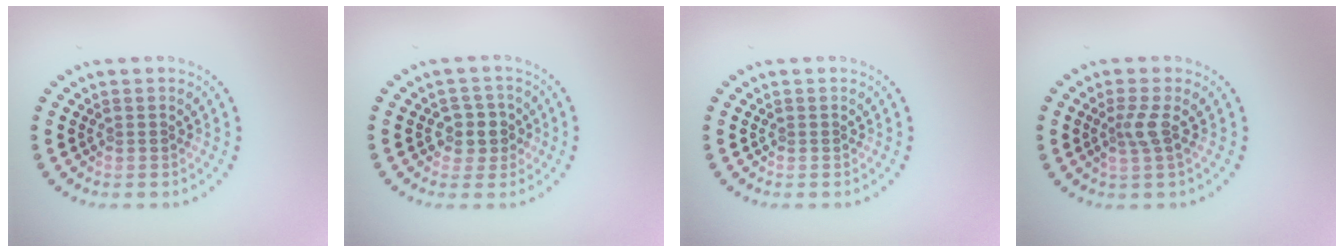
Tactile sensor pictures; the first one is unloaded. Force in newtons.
{"total": 2.6, "press": 2.3, "slide": 1.2}
{"total": 0.0}
{"total": 2.0, "press": 1.5, "slide": 1.4}